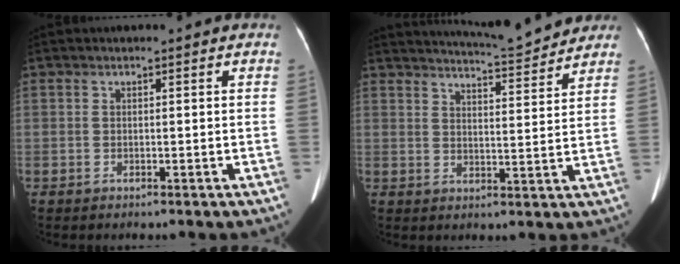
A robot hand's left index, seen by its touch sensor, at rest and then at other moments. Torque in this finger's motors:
{"motor_torque": [0.00, -0.61, 0.03, 0.01]}